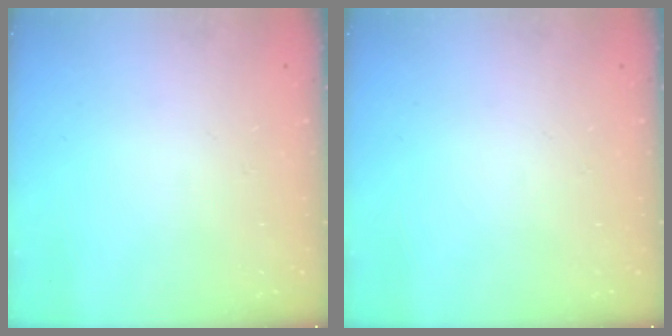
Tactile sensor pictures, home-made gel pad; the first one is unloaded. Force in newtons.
{"total": 0.0}